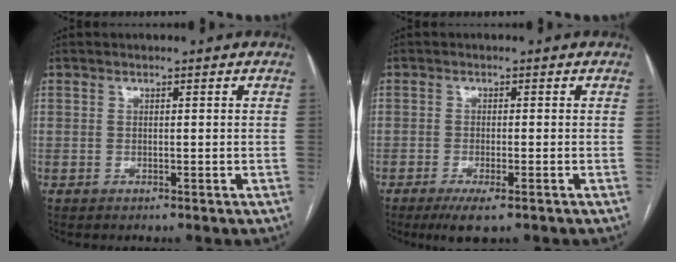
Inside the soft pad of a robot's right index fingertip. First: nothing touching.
{"total": 4.3, "force": [-2.6, 0.7, 3.3], "torque": [-0.058, -0.011, -0.041]}